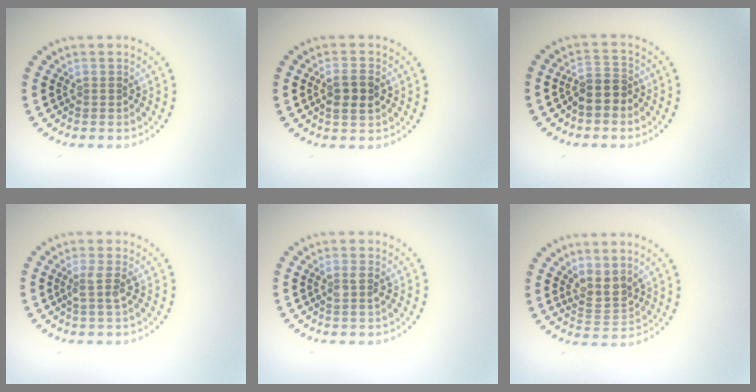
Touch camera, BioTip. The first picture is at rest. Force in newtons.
{"total": 2.6, "press": 2.5, "slide": 0.6}
{"total": 2.6, "press": 2.3, "slide": 1.2}
{"total": 1.8, "press": 1.3, "slide": 1.2}
{"total": 1.4, "press": 1.2, "slide": 0.7}
{"total": 2.5, "press": 2.0, "slide": 1.6}